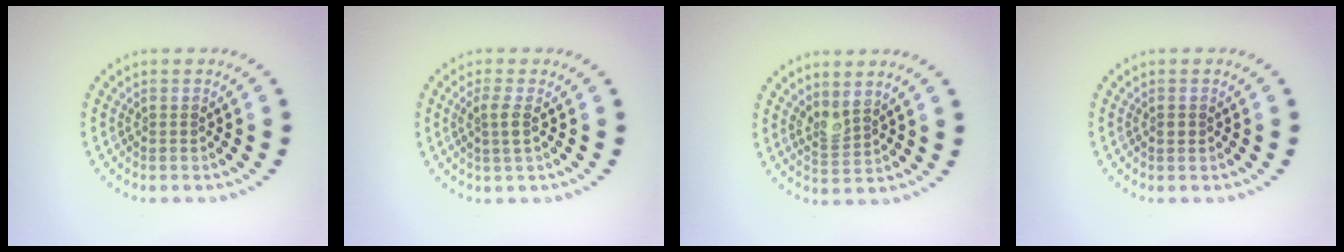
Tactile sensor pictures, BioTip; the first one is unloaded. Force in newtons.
{"total": 1.5, "press": 1.3, "slide": 0.7}
{"total": 2.1, "press": 1.7, "slide": 1.2}
{"total": 0.7, "press": 0.7, "slide": 0.1}